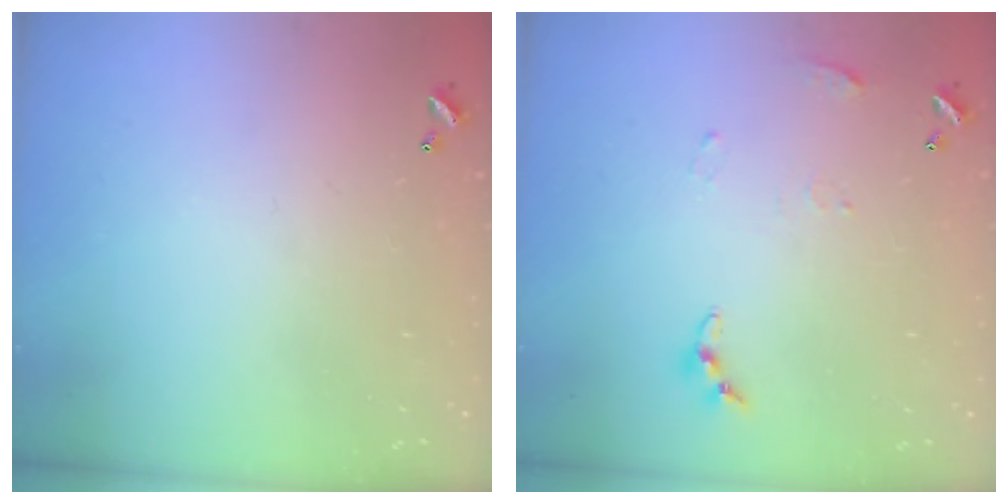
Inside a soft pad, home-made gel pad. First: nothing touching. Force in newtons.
{"total": 5.4, "press": 5.4, "slide": 0.6}